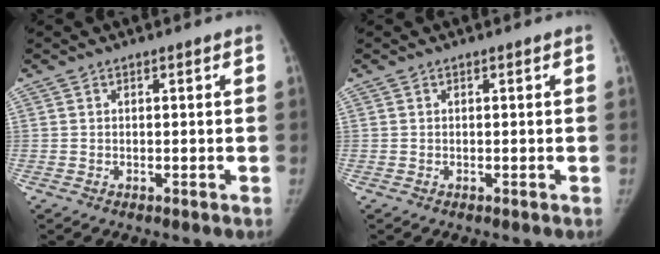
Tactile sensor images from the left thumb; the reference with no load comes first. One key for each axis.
{"total": 0.0}